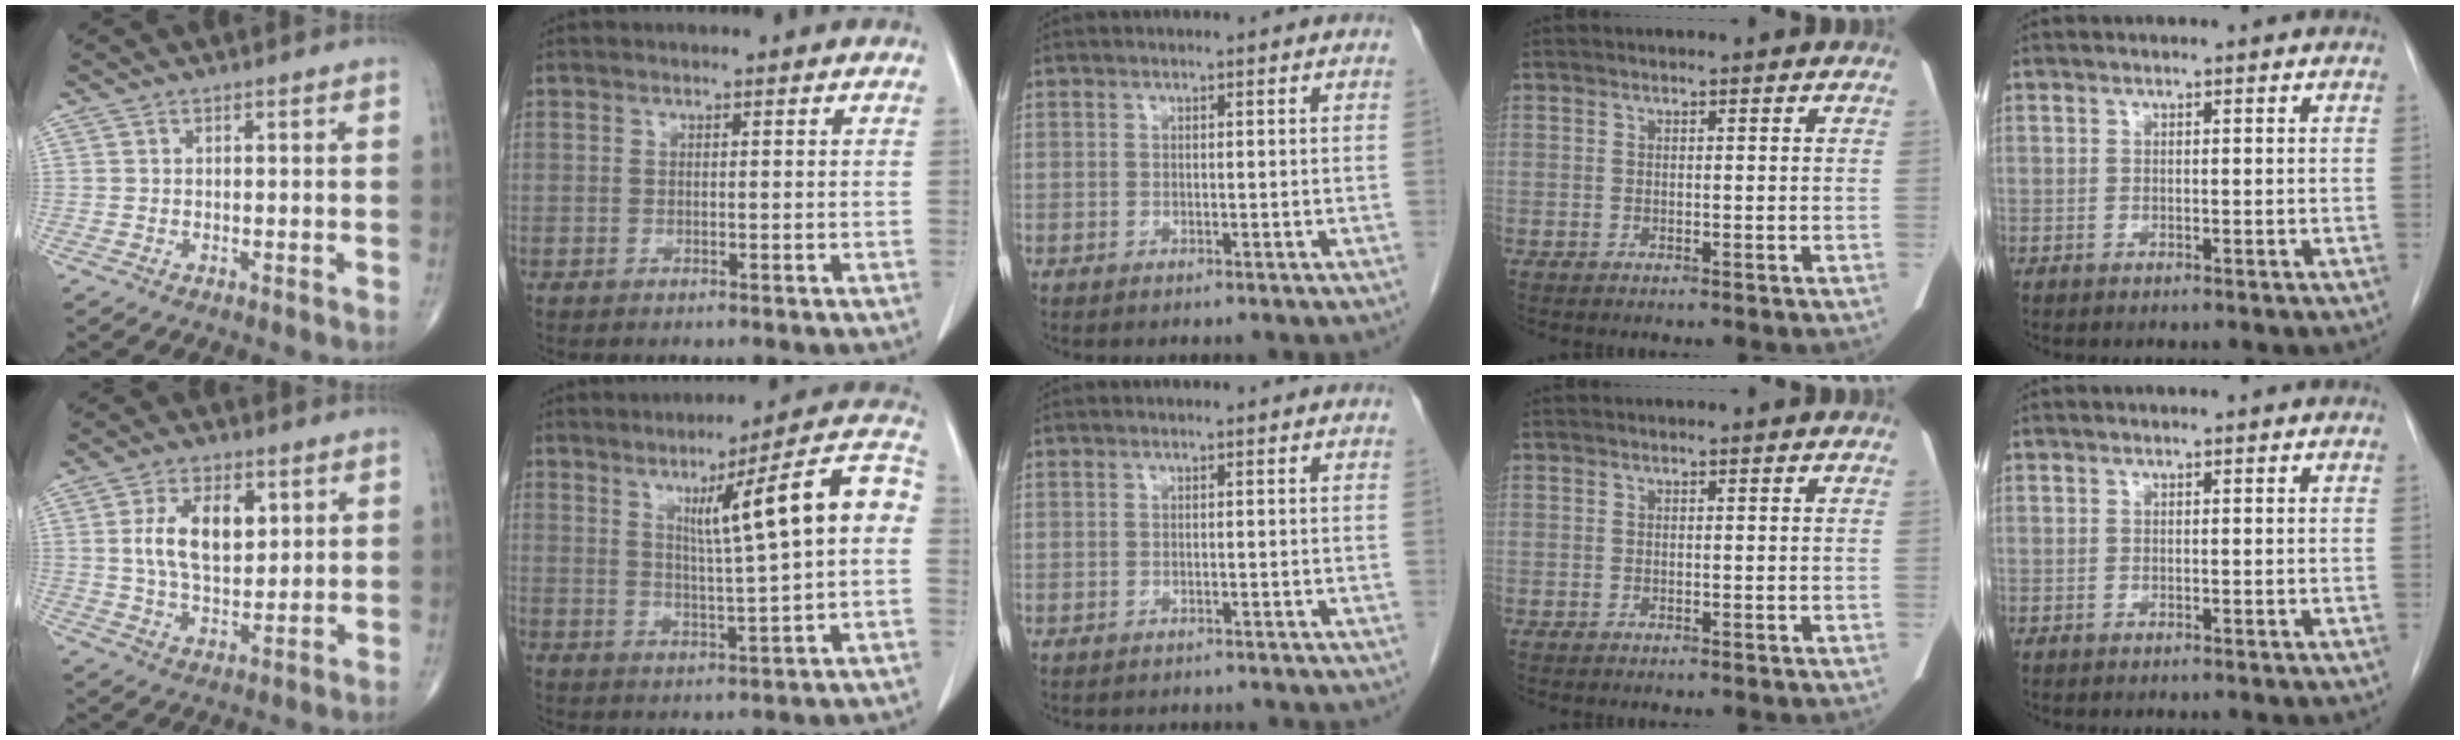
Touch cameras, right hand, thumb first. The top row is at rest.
{"thumb": {"total": 11.0, "force": [2.7, 6.1, 8.7], "torque": [-0.138, -0.008, 0.051]}, "index": {"total": 13.7, "force": [2.6, 0.0, 13.4], "torque": [-0.191, 0.021, 0.038]}, "middle": {"total": 5.0, "force": [-4.7, 1.4, 1.2], "torque": [-0.014, -0.004, -0.052]}}